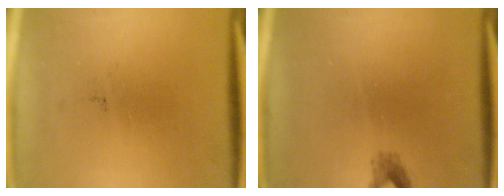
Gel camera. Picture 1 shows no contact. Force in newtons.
{"total": 1.2}